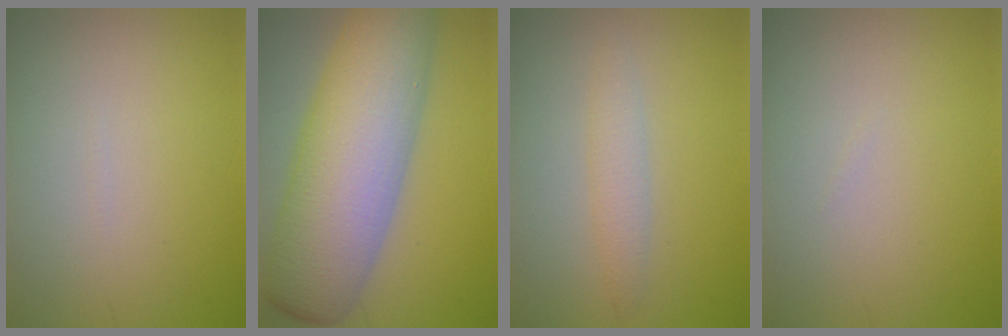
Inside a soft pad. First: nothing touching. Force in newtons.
{"total": 12.3, "press": 12.3, "slide": 0.4}
{"total": 1.9, "press": 1.9, "slide": 0.1}
{"total": 0.0}